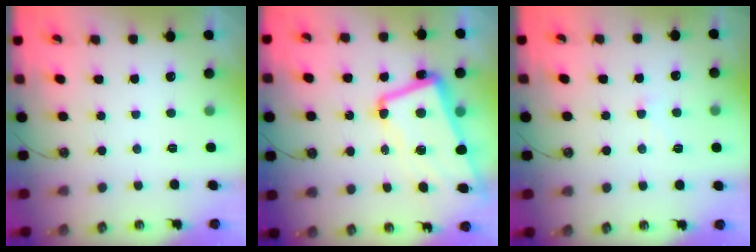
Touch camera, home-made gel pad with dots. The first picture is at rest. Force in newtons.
{"total": 8.8, "press": 8.5, "slide": 2.1}
{"total": 0.8, "press": 0.6, "slide": 0.6}